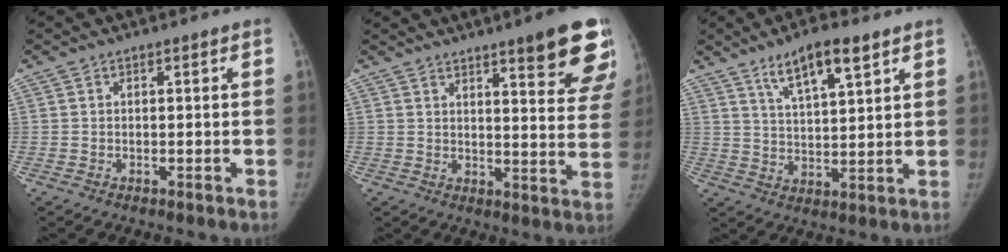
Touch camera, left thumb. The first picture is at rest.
{"total": 15.4, "force": [10.2, 3.0, 11.1], "torque": [-0.103, -0.053, 0.119]}
{"total": 9.6, "force": [6.1, 2.6, 7.0], "torque": [-0.110, -0.030, 0.109]}